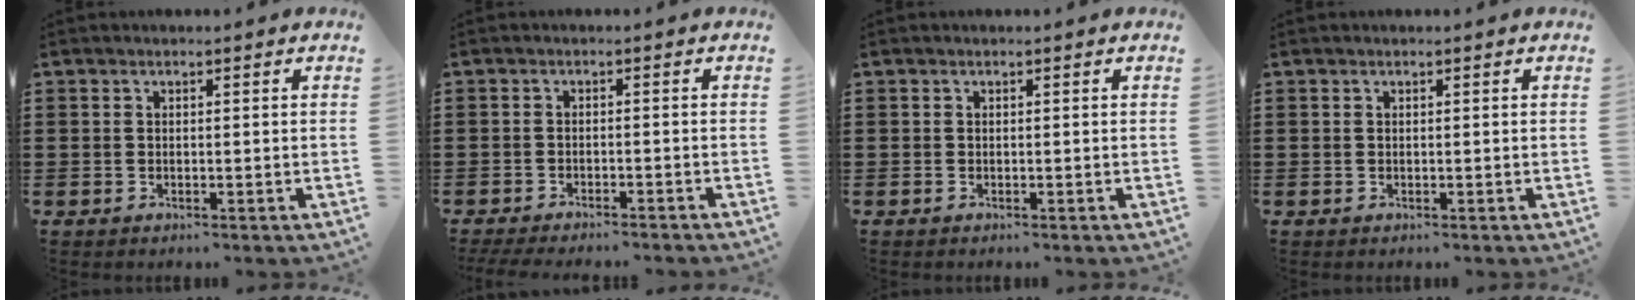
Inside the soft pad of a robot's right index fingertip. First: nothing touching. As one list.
[{"total": 2.2, "force": [-2.1, -0.2, 0.5], "torque": [-0.015, -0.005, -0.044]}, {"total": 0.0}, {"total": 0.0}]